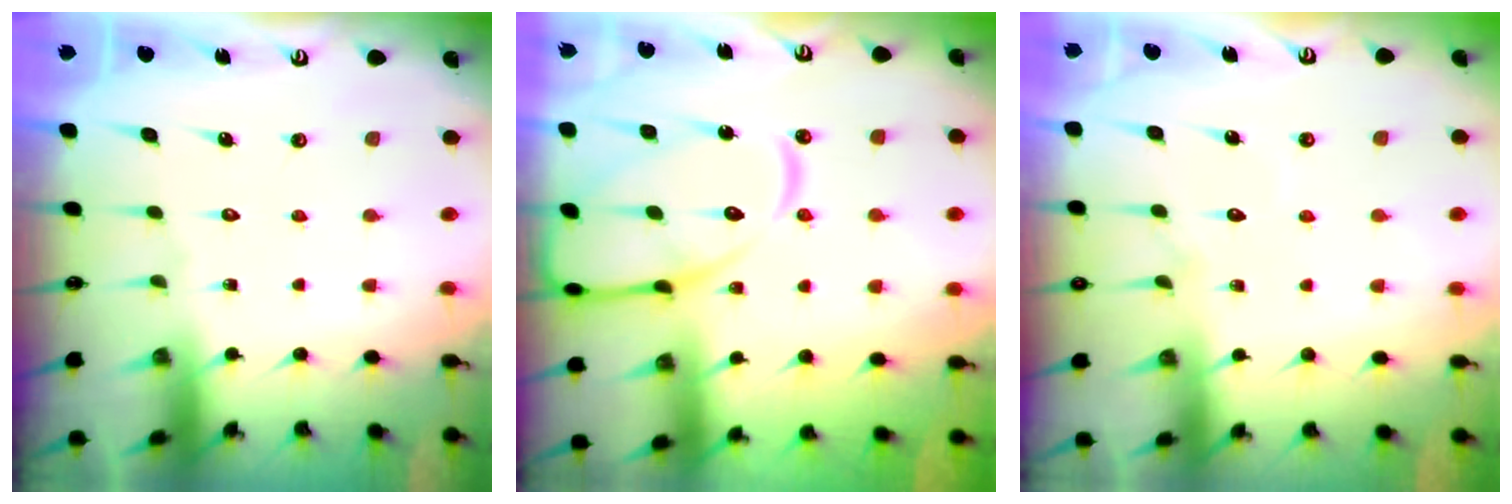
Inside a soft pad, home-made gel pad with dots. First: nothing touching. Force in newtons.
{"total": 15.9, "press": 15.9, "slide": 1.3}
{"total": 6.4, "press": 6.4, "slide": 0.6}